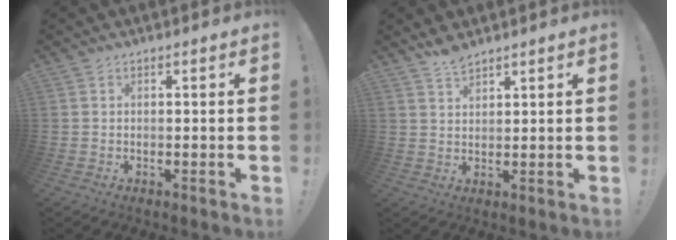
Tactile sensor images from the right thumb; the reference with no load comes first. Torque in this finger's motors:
{"motor_torque": [0.03, -0.09, -0.24, 0.36, 0.10]}